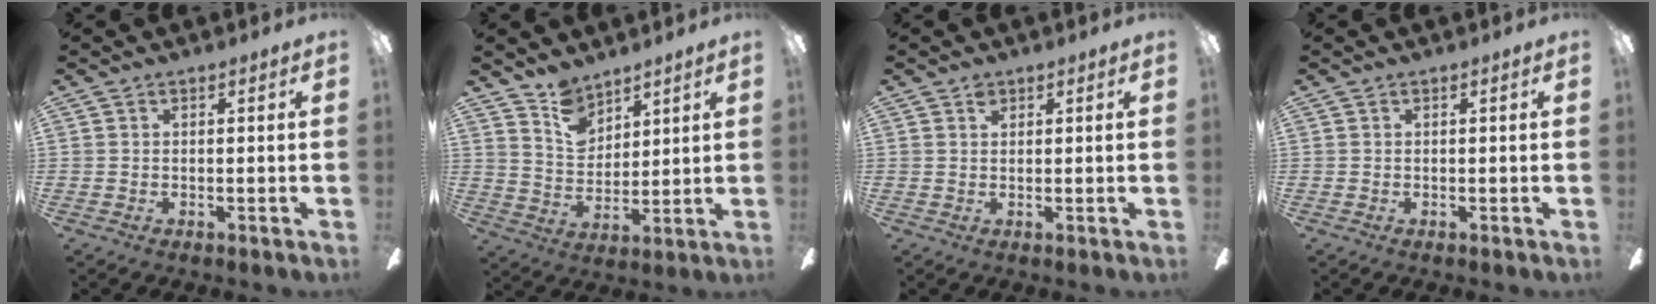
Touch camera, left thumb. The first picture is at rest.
{"total": 8.7, "force": [6.9, 4.7, 2.1], "torque": [-0.045, -0.038, 0.133]}
{"total": 1.6, "force": [1.0, 0.9, 0.7], "torque": [-0.016, 0.000, 0.019]}
{"total": 0.0}